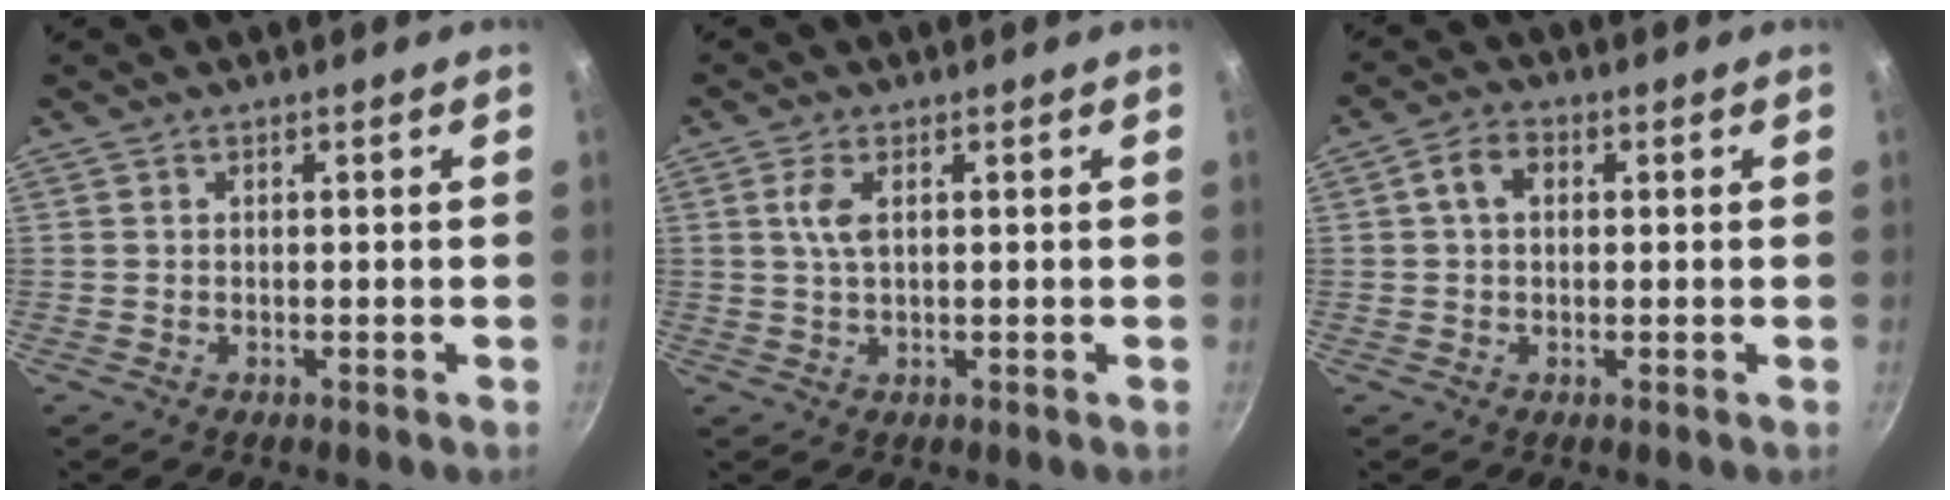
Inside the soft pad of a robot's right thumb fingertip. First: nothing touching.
{"total": 3.4, "force": [0.8, 1.5, 3.0], "torque": [-0.064, 0.002, 0.017]}
{"total": 4.5, "force": [0.8, 3.2, 3.0], "torque": [-0.048, 0.010, 0.007]}